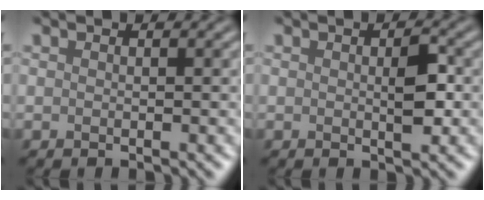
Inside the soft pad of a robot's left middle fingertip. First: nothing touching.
{"total": 1.9, "force": [-0.1, 0.5, 1.9], "torque": [-0.036, -0.002, 0.002]}